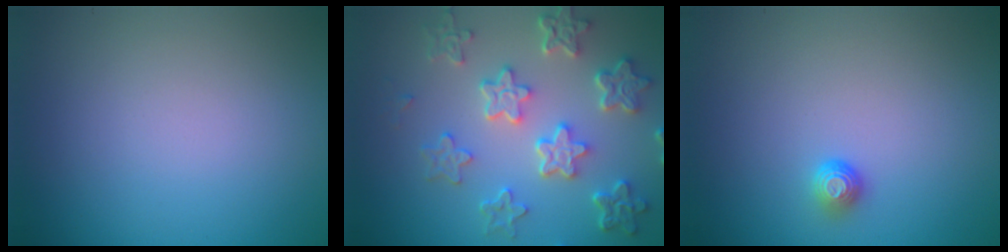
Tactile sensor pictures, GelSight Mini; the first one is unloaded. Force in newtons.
{"total": 6.0, "press": 4.7, "slide": 3.8}
{"total": 1.2, "press": 1.0, "slide": 0.6}